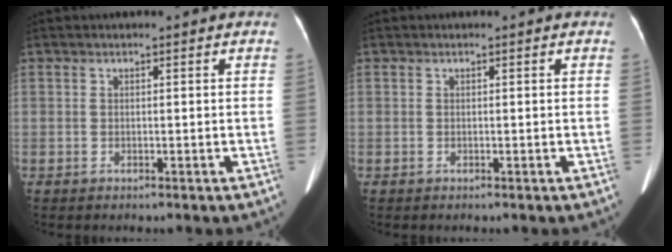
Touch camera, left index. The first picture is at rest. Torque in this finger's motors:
{"motor_torque": [-0.03, 0.03, 0.00, 0.00]}